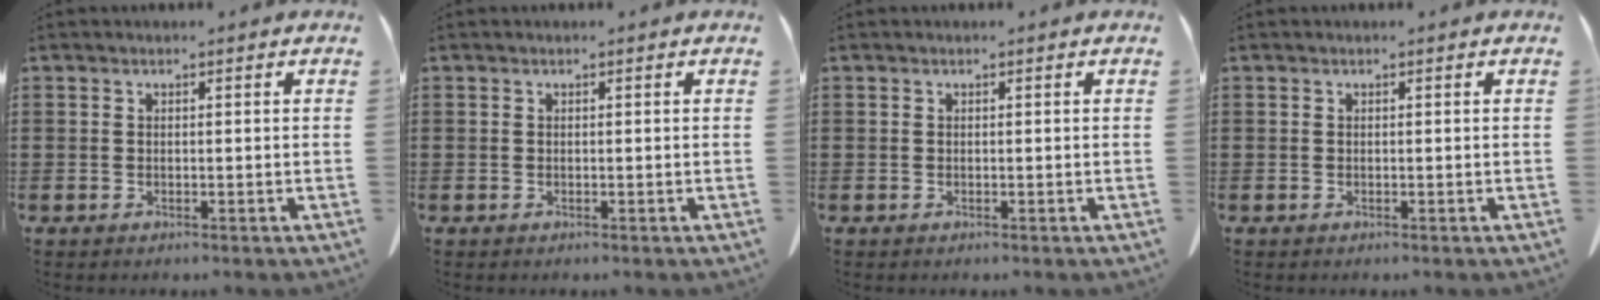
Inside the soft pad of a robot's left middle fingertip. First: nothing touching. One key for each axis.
{"total": 0.0}
{"total": 0.0}
{"total": 0.0}